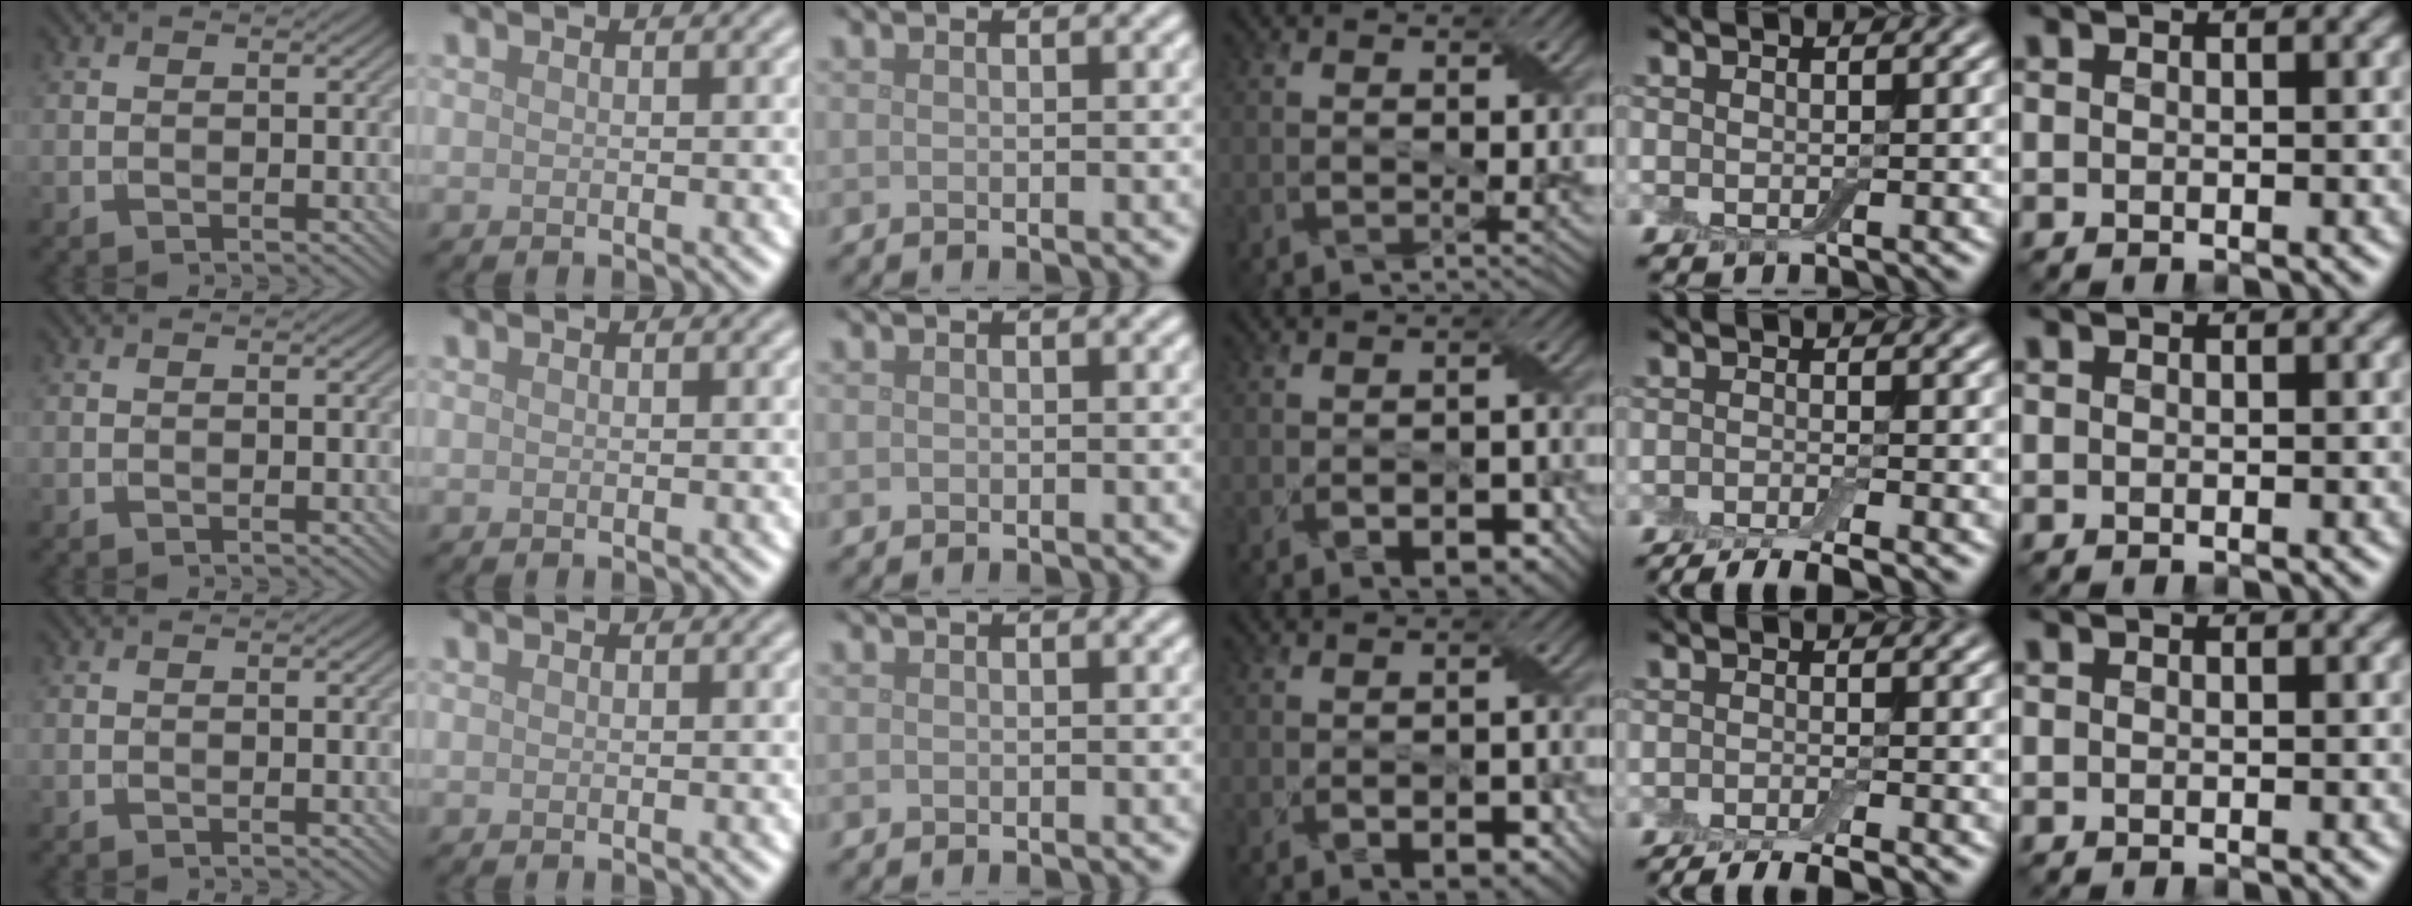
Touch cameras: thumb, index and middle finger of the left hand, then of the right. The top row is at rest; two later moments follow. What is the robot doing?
{"motion": "fold", "object": "cloth"}